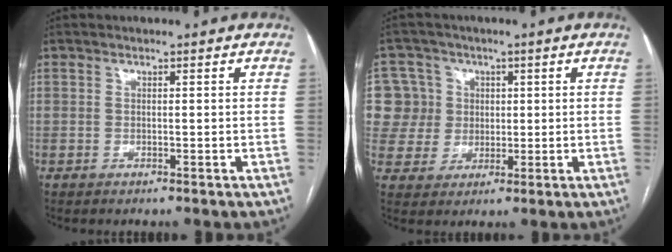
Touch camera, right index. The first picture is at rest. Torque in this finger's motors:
{"motor_torque": [0.48, 0.34, 0.21, 0.03]}